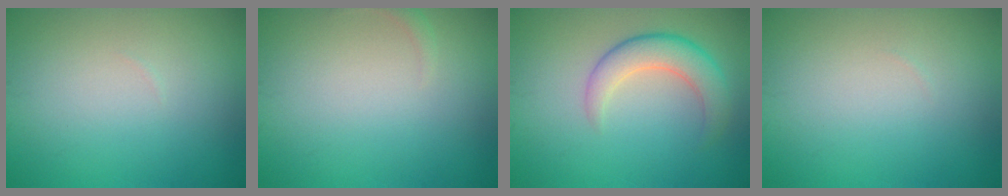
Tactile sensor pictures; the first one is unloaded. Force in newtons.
{"total": 0.8, "press": 0.8, "slide": 0.1}
{"total": 4.1, "press": 4.1, "slide": 0.4}
{"total": 0.0}